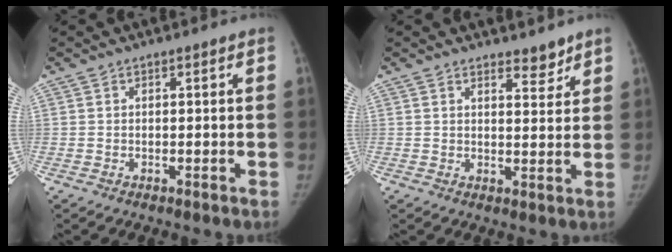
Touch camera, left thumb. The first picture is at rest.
{"total": 3.3, "force": [2.8, 1.3, 1.0], "torque": [0.005, -0.023, 0.042]}